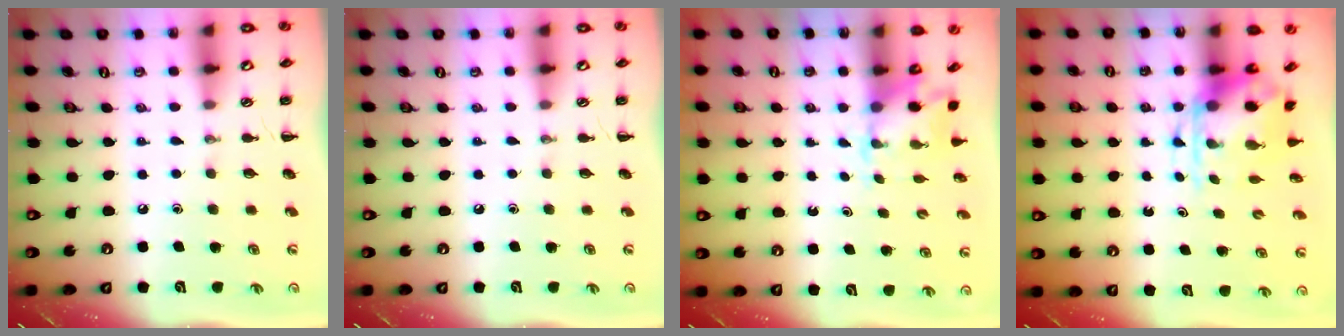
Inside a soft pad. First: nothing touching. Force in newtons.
{"total": 0.0}
{"total": 2.3, "press": 2.3, "slide": 0.5}
{"total": 4.7, "press": 4.7, "slide": 0.6}